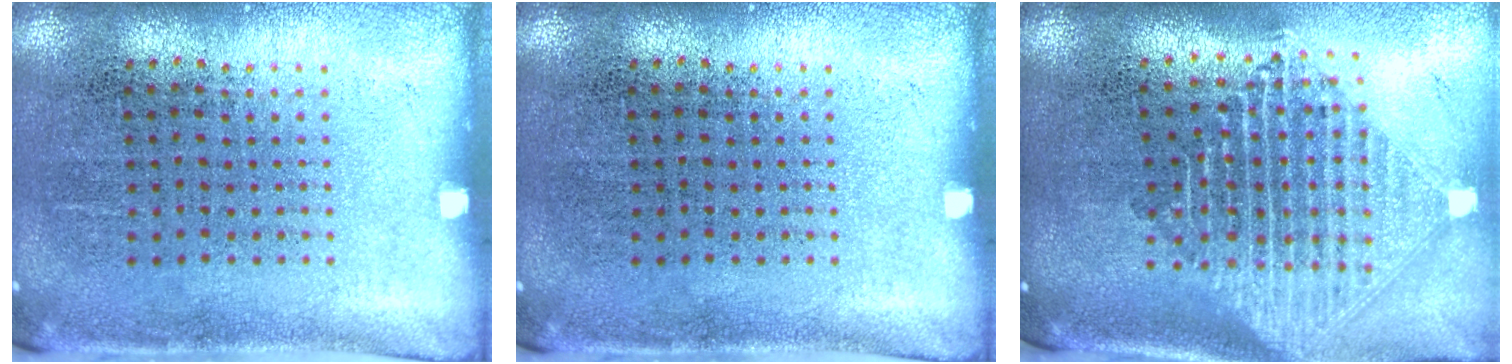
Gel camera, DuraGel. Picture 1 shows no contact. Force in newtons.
{"total": 0.0}
{"total": 2.3, "press": 1.8, "slide": 1.4}